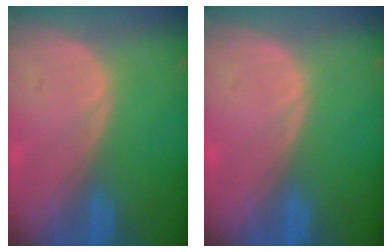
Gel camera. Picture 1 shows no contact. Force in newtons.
{"total": 0.0}